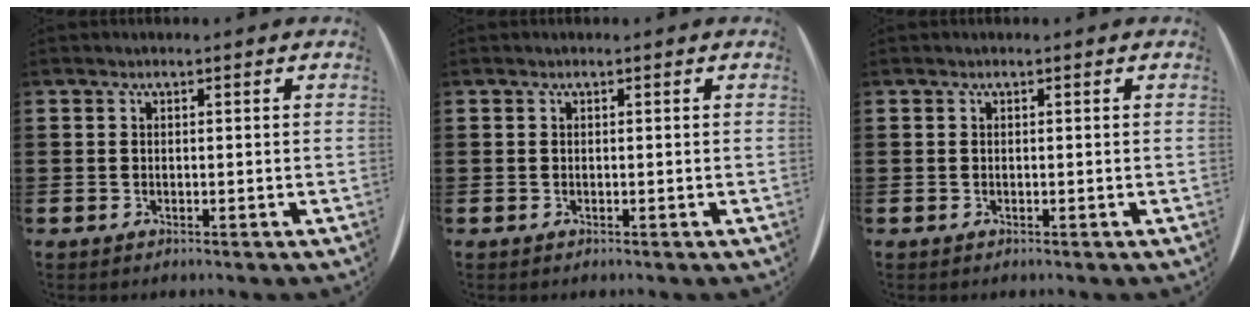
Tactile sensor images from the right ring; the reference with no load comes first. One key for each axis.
{"total": 0.0}
{"total": 0.0}